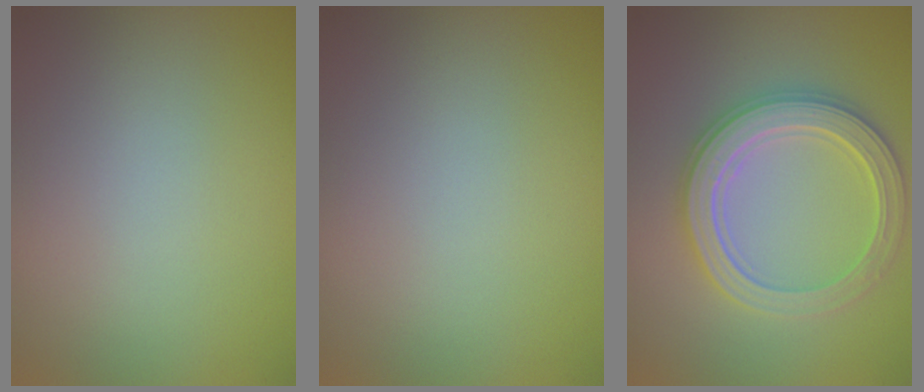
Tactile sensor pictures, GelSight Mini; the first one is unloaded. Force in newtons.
{"total": 0.0}
{"total": 5.5, "press": 5.4, "slide": 1.0}